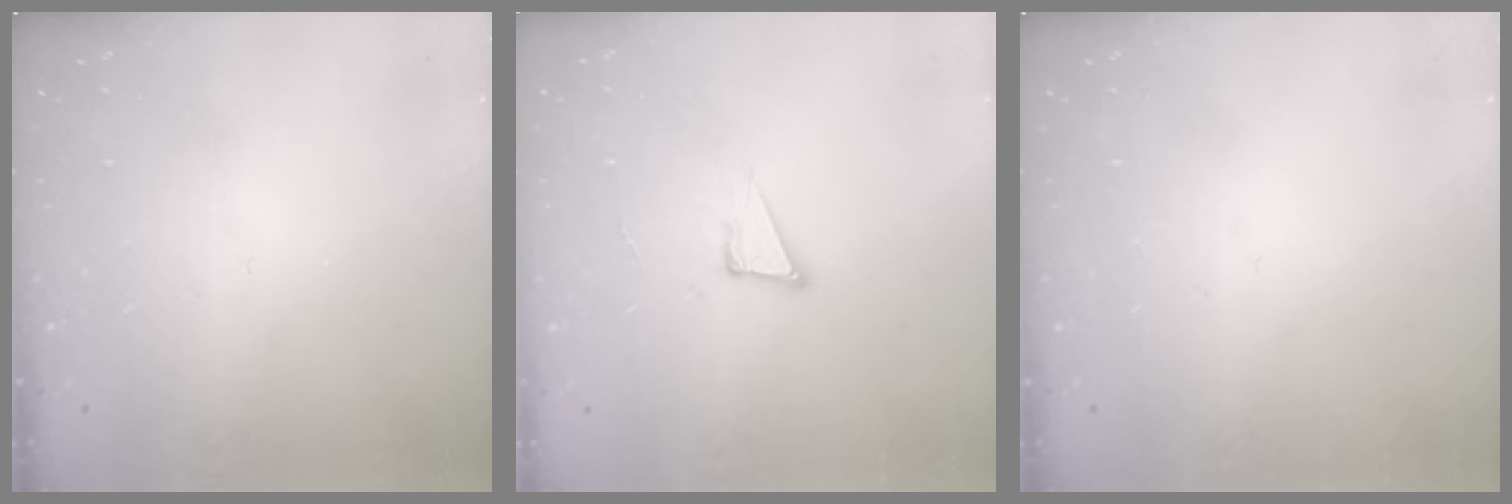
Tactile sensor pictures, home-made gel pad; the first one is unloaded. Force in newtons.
{"total": 5.1, "press": 3.9, "slide": 3.2}
{"total": 0.0}